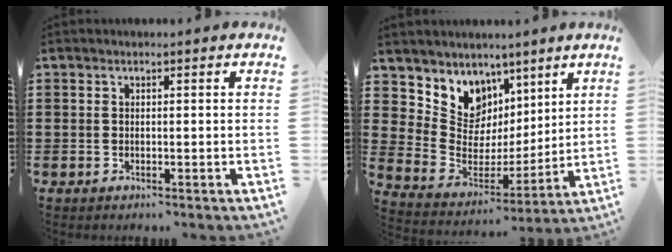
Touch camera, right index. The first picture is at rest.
{"total": 8.4, "force": [5.6, 6.3, 0.5], "torque": [-0.055, -0.069, 0.104]}